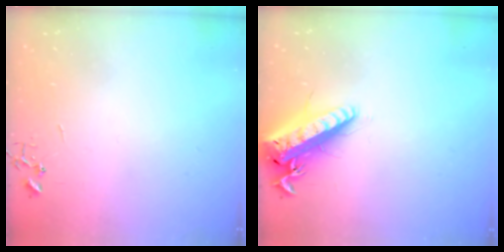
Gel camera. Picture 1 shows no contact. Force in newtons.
{"total": 19.8, "press": 19.4, "slide": 4.2}